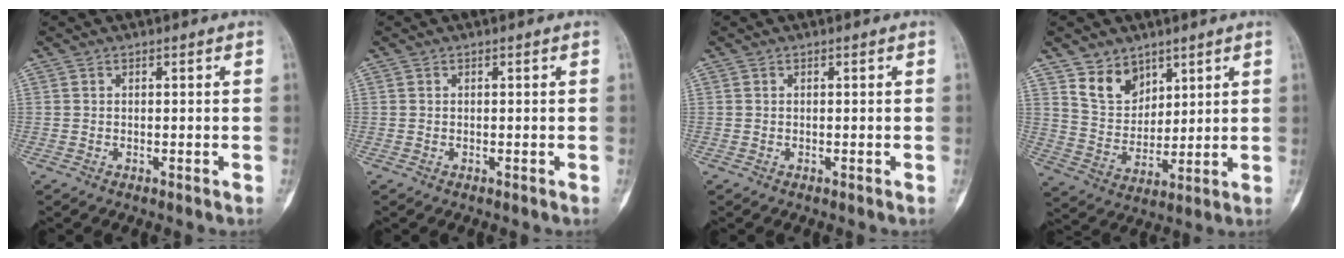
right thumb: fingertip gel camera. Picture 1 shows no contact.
{"total": 0.0}
{"total": 0.0}
{"total": 8.9, "force": [5.8, 6.0, 3.0], "torque": [-0.026, -0.045, 0.118]}